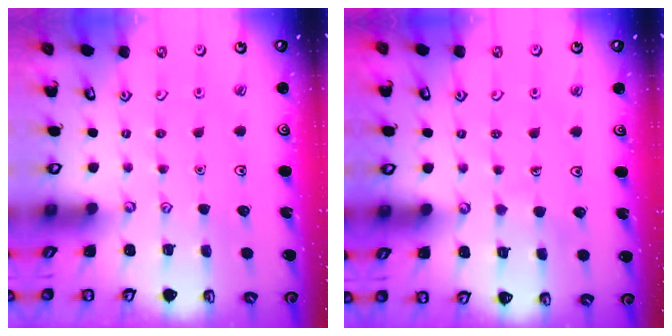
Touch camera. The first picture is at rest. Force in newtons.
{"total": 2.3, "press": 2.3, "slide": 0.1}